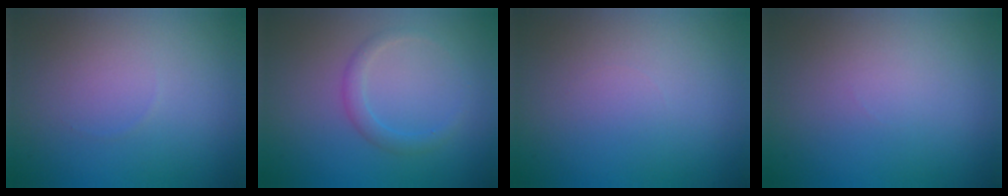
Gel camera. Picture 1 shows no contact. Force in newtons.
{"total": 1.6, "press": 1.6, "slide": 0.1}
{"total": 0.0}
{"total": 0.0}